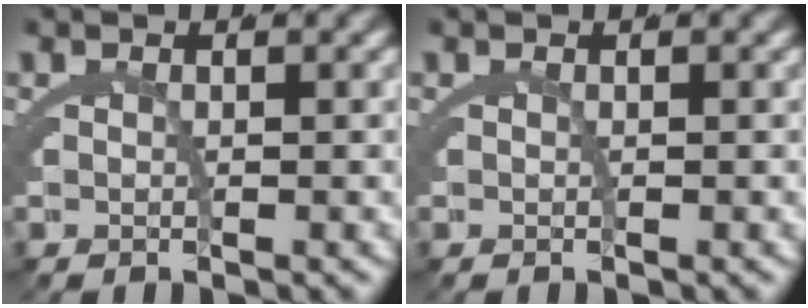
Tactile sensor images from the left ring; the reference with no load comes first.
{"total": 0.0}